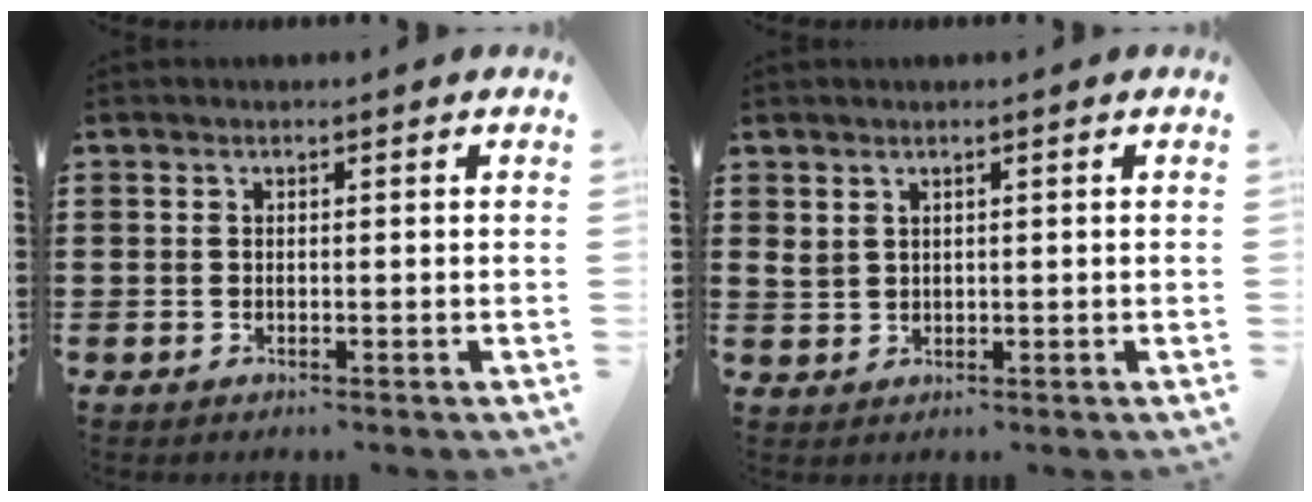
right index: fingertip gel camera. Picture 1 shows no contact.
{"total": 1.6, "force": [1.2, 0.9, 0.7], "torque": [-0.017, 0.002, 0.022]}